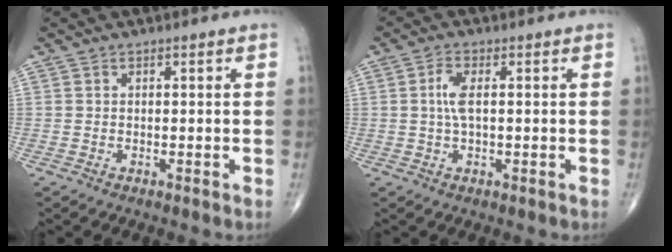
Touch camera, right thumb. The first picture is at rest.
{"total": 3.9, "force": [0.4, 1.6, 3.5], "torque": [-0.084, 0.002, 0.004]}